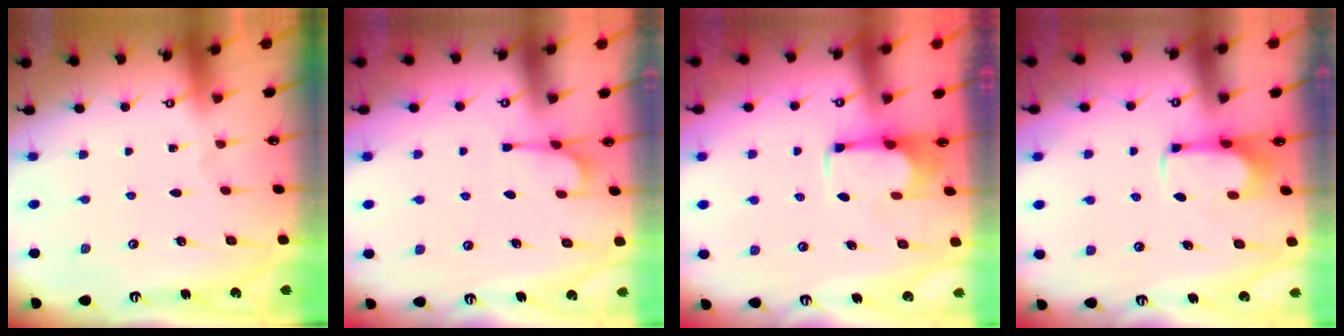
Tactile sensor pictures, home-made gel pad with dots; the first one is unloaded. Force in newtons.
{"total": 6.3, "press": 6.2, "slide": 1.1}
{"total": 1.9, "press": 1.7, "slide": 0.8}
{"total": 1.9, "press": 1.9, "slide": 0.3}